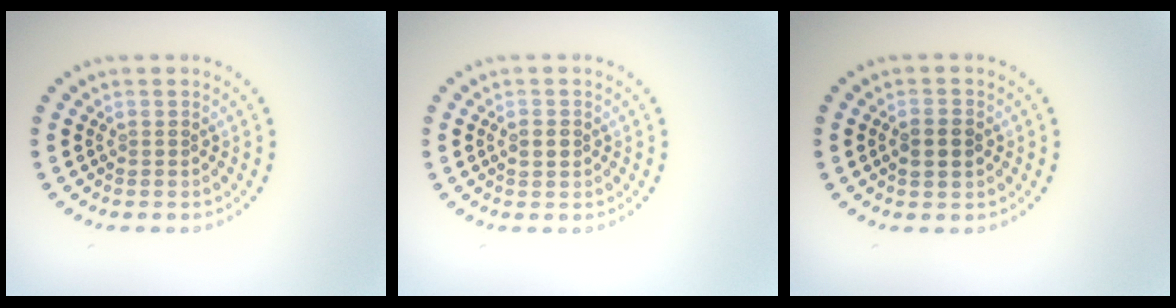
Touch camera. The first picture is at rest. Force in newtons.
{"total": 1.0, "press": 1.0, "slide": 0.2}
{"total": 2.1, "press": 2.1, "slide": 0.1}